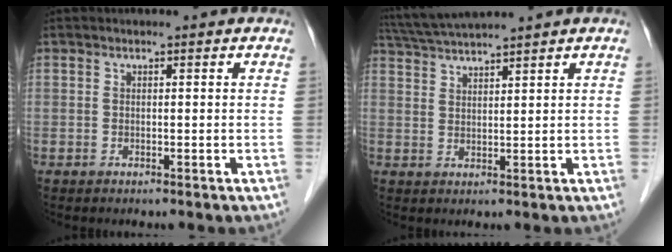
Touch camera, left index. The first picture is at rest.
{"total": 6.6, "force": [6.0, -1.4, 2.3], "torque": [-0.050, 0.019, 0.111]}